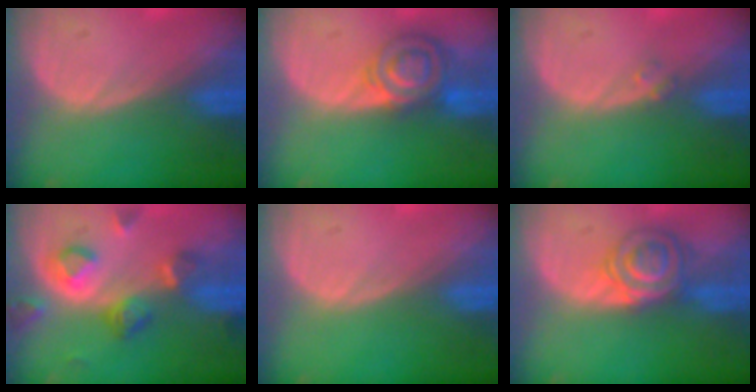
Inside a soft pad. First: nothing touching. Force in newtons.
{"total": 7.4, "press": 6.3, "slide": 3.9}
{"total": 1.2, "press": 1.1, "slide": 0.6}
{"total": 7.7, "press": 7.1, "slide": 3.0}
{"total": 0.0}
{"total": 6.8, "press": 5.9, "slide": 3.5}